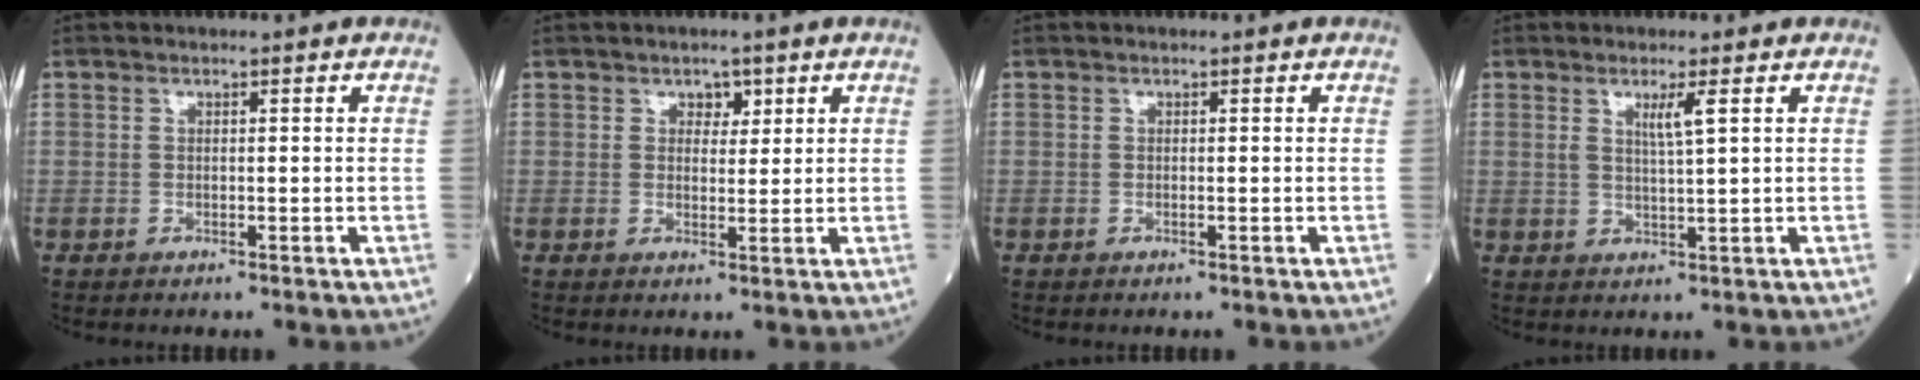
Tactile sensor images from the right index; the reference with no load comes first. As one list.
[{"total": 2.2, "force": [1.1, 1.5, 1.1], "torque": [-0.009, 0.001, 0.016]}, {"total": 0.0}, {"total": 3.1, "force": [1.3, -0.3, 2.8], "torque": [-0.053, -0.006, 0.023]}]